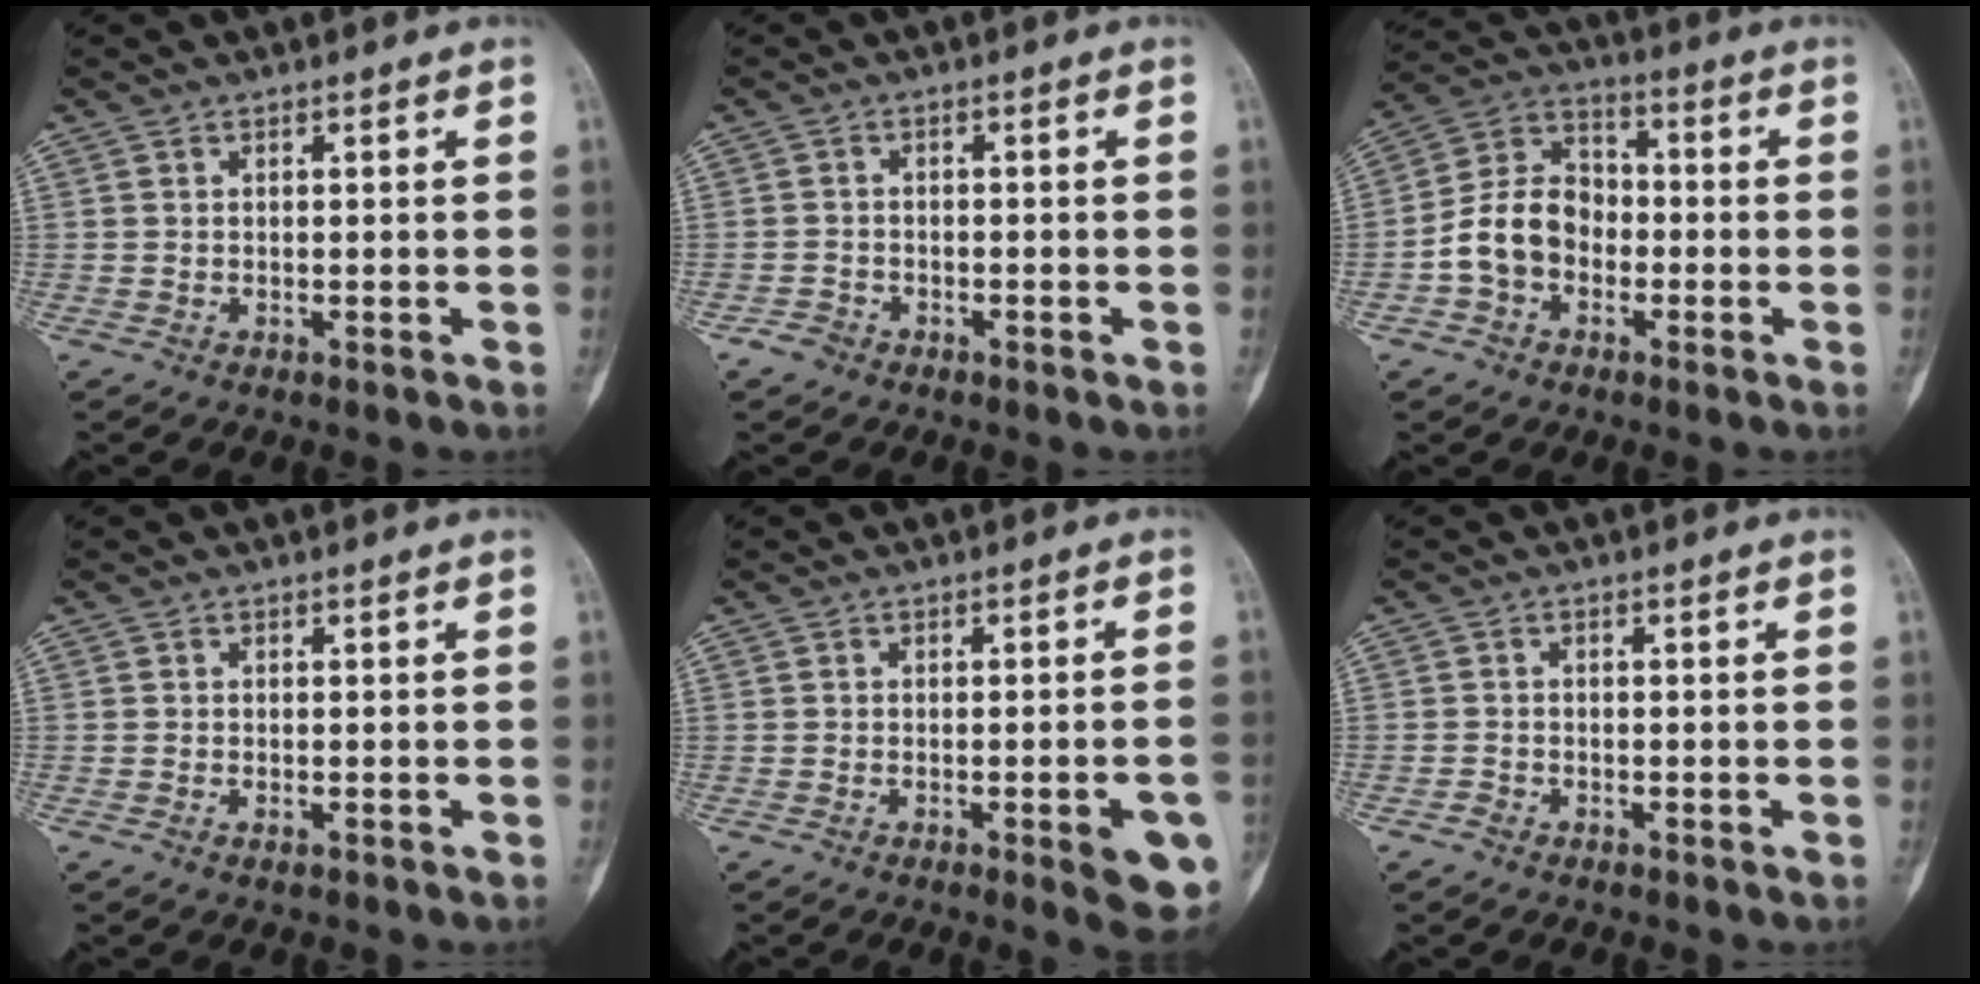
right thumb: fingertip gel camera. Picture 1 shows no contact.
{"total": 2.1, "force": [-1.5, 1.4, 0.4], "torque": [-0.006, 0.008, -0.029]}
{"total": 10.7, "force": [-2.7, 8.3, 6.2], "torque": [-0.096, 0.043, -0.063]}
{"total": 0.7, "force": [-0.4, 0.3, 0.5], "torque": [-0.011, 0.003, -0.006]}
{"total": 8.4, "force": [-3.1, 2.0, 7.5], "torque": [-0.075, 0.007, -0.033]}
{"total": 1.2, "force": [-1.0, 0.7, 0.2], "torque": [-0.005, 0.003, -0.024]}